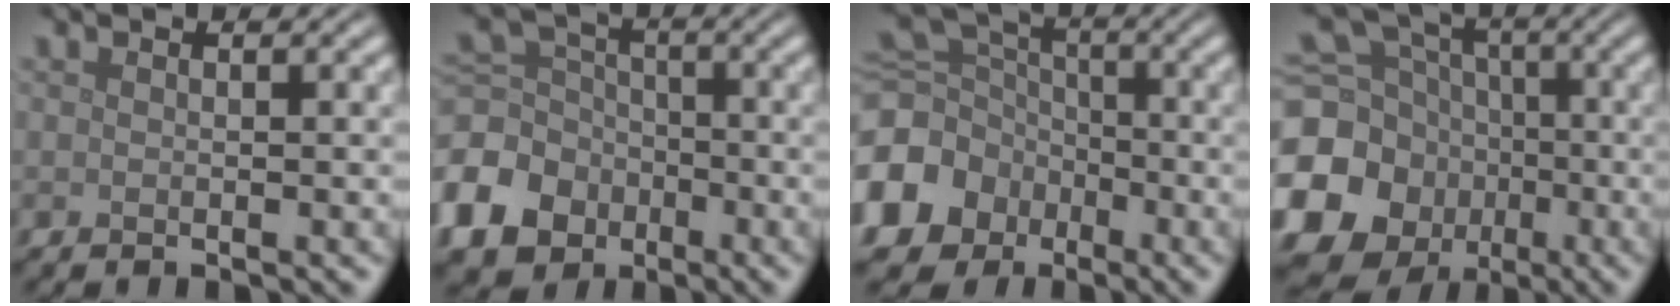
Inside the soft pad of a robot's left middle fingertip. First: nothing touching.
{"total": 9.5, "force": [-4.2, 7.8, 3.5], "torque": [-0.103, -0.018, -0.091]}
{"total": 10.3, "force": [-4.3, 8.7, 3.5], "torque": [-0.114, -0.030, -0.086]}
{"total": 16.3, "force": [-3.9, 14.7, 5.9], "torque": [-0.180, -0.030, -0.096]}